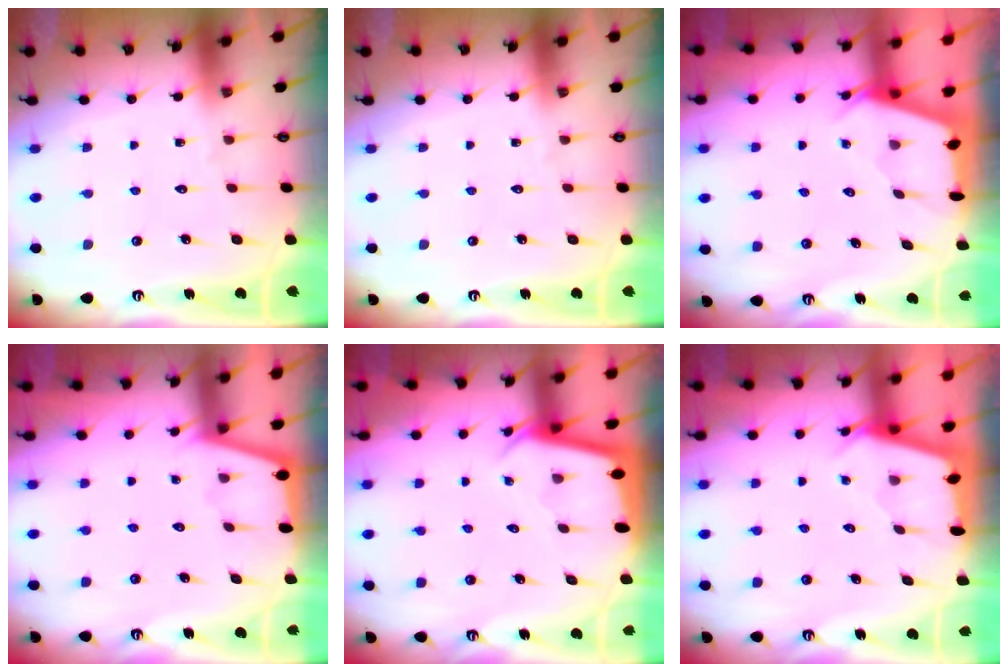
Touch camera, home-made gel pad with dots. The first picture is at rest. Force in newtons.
{"total": 0.0}
{"total": 2.4, "press": 2.4, "slide": 0.3}
{"total": 1.1, "press": 1.1, "slide": 0.1}
{"total": 2.3, "press": 2.3, "slide": 0.1}
{"total": 2.5, "press": 2.5, "slide": 0.3}